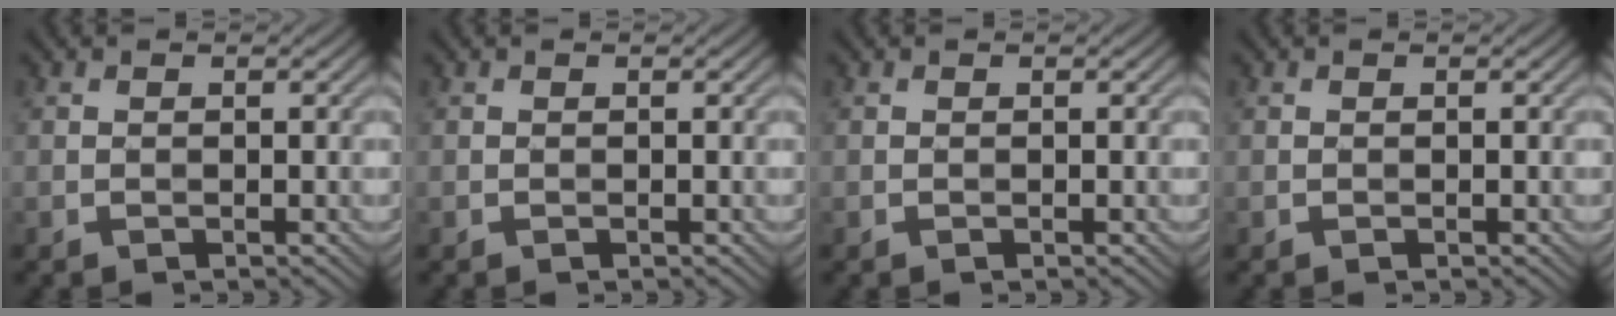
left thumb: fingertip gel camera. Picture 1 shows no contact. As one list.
[{"total": 0.0}, {"total": 0.0}, {"total": 0.0}]